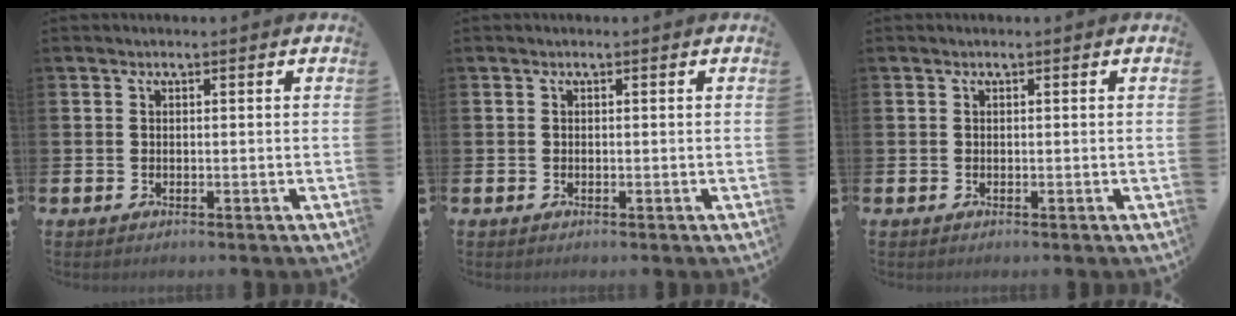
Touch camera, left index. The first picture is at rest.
{"total": 0.0}
{"total": 0.0}